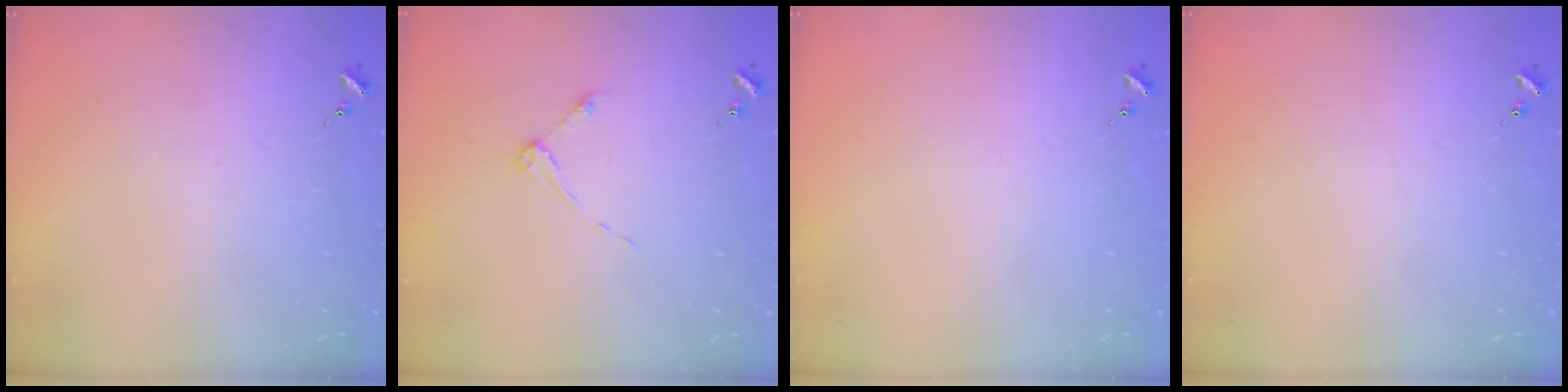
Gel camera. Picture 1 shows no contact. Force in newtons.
{"total": 3.7, "press": 3.7, "slide": 0.4}
{"total": 0.0}
{"total": 0.0}